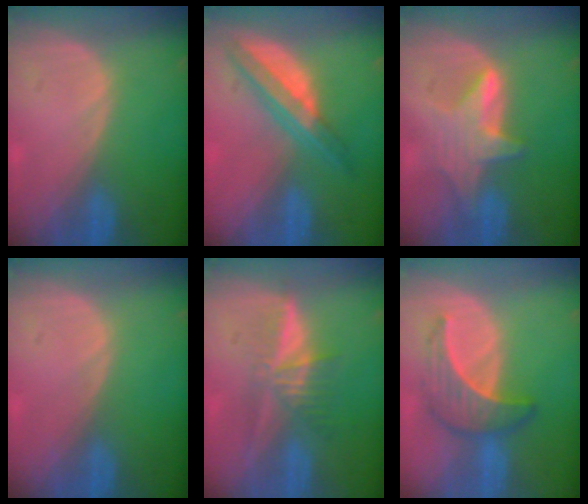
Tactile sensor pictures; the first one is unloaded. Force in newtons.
{"total": 6.6, "press": 5.8, "slide": 3.1}
{"total": 6.0, "press": 5.9, "slide": 0.9}
{"total": 0.0}
{"total": 5.3, "press": 5.2, "slide": 1.2}
{"total": 6.4, "press": 6.3, "slide": 1.0}